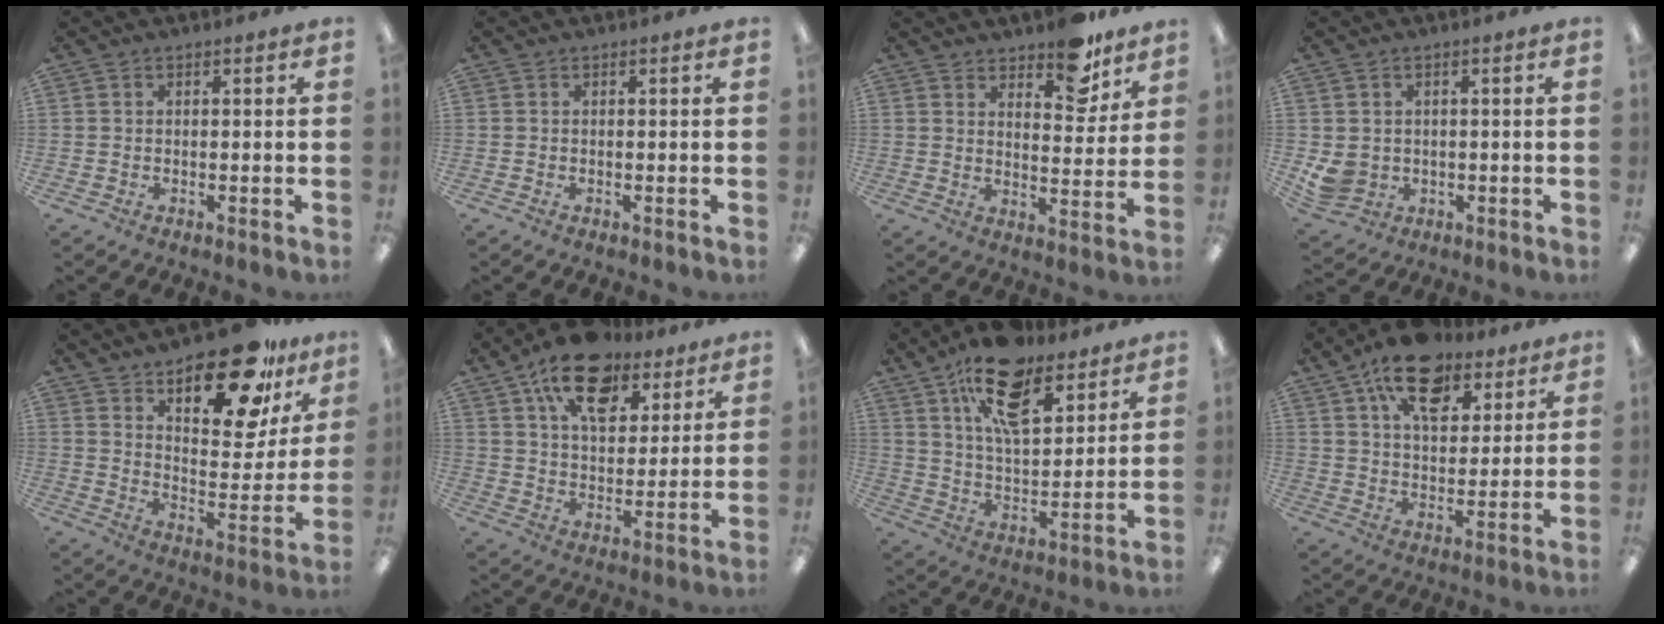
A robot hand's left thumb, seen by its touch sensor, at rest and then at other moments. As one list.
[{"total": 0.0}, {"total": 10.1, "force": [8.2, 3.7, 4.4], "torque": [-0.042, -0.059, 0.143]}, {"total": 4.7, "force": [0.3, 4.3, 1.7], "torque": [-0.045, 0.001, 0.010]}, {"total": 21.2, "force": [15.1, 8.8, 12.1], "torque": [-0.165, -0.096, 0.249]}, {"total": 16.7, "force": [11.1, 8.8, 8.8], "torque": [-0.143, -0.052, 0.197]}, {"total": 17.3, "force": [11.7, 7.5, 10.4], "torque": [-0.173, -0.052, 0.203]}, {"total": 15.8, "force": [10.6, 8.3, 8.3], "torque": [-0.132, -0.050, 0.189]}]